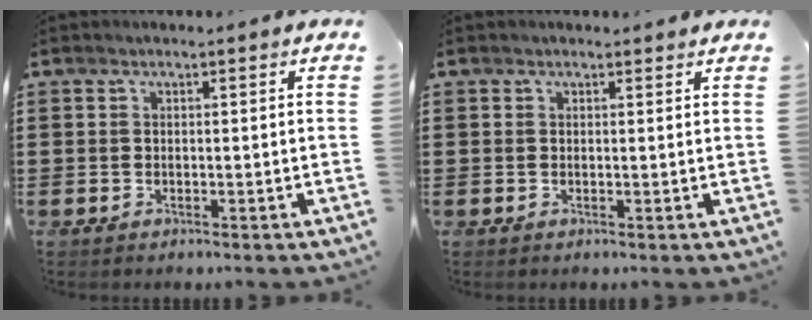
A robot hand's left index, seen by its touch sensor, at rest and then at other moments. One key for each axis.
{"total": 0.8, "fx": 0.7, "fy": 0.1, "fz": 0.3, "tx": -0.007, "ty": 0.000, "tz": 0.015}